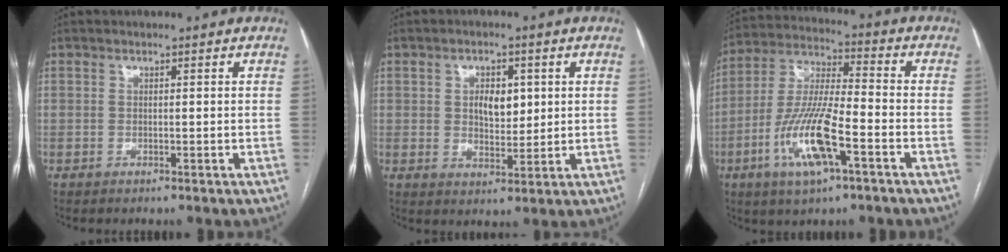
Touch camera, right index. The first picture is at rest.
{"total": 5.0, "force": [1.1, 2.9, 3.9], "torque": [-0.059, 0.001, 0.023]}
{"total": 13.9, "force": [-5.6, 2.8, 12.5], "torque": [-0.258, -0.005, -0.101]}